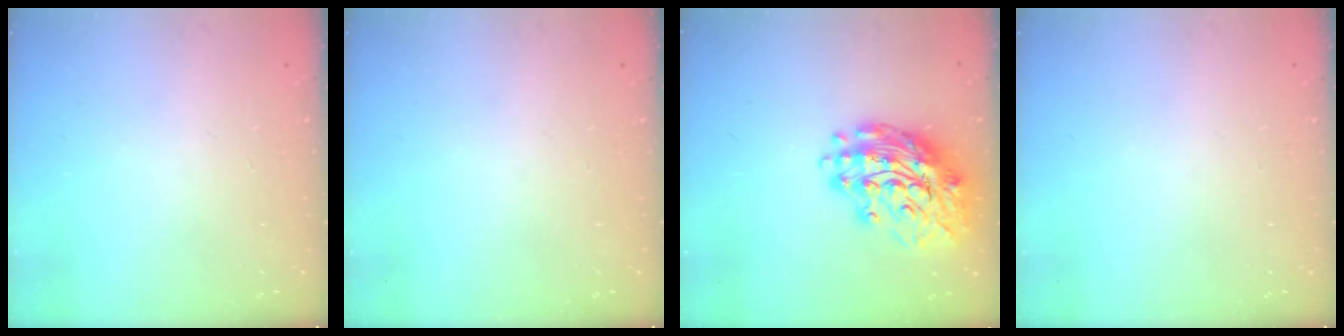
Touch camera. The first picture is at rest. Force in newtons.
{"total": 0.0}
{"total": 16.6, "press": 16.5, "slide": 1.7}
{"total": 0.0}